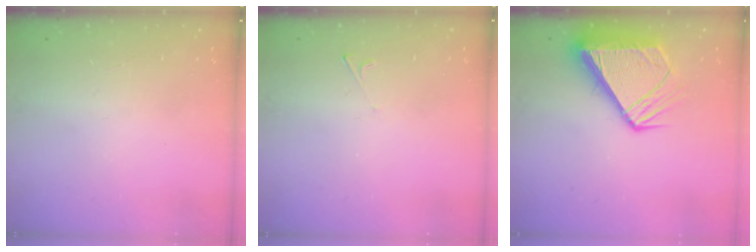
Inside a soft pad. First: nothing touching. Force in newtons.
{"total": 2.0, "press": 1.9, "slide": 0.4}
{"total": 12.0, "press": 12.0, "slide": 1.4}